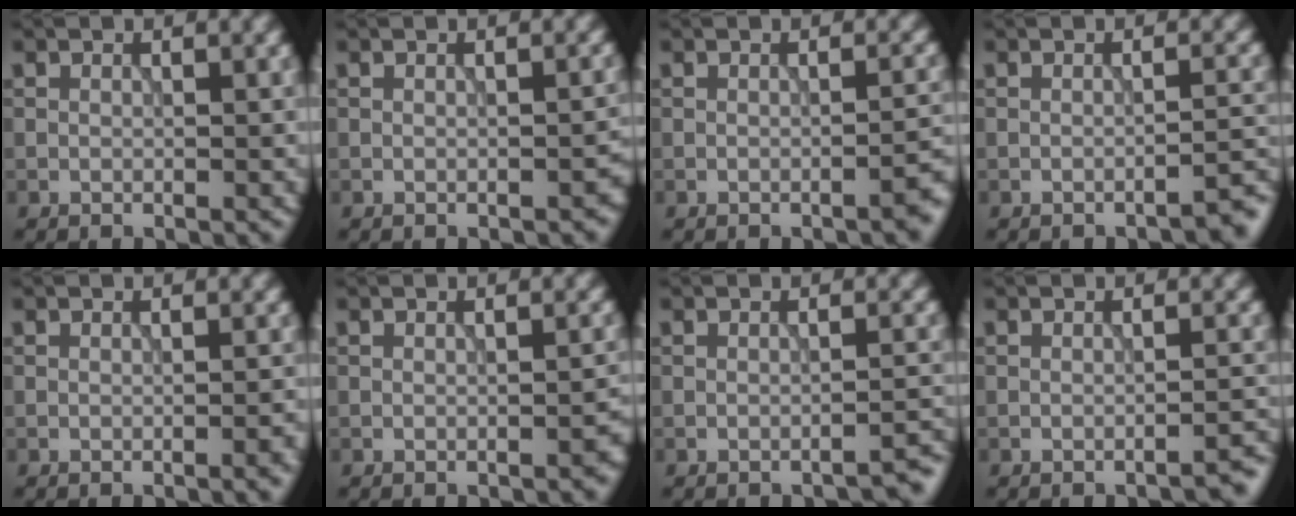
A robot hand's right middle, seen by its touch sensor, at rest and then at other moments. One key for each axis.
{"total": 0.9, "fx": -0.7, "fy": 0.3, "fz": 0.5, "tx": -0.008, "ty": 0.001, "tz": -0.008}
{"total": 1.7, "fx": -1.1, "fy": 0.3, "fz": 1.3, "tx": -0.010, "ty": 0.009, "tz": -0.018}
{"total": 2.4, "fx": -2.0, "fy": 0.3, "fz": 1.2, "tx": -0.001, "ty": 0.013, "tz": -0.035}
{"total": 1.1, "fx": -0.5, "fy": 0.2, "fz": 1.0, "tx": -0.009, "ty": 0.002, "tz": -0.008}
{"total": 1.1, "fx": -0.8, "fy": 0.2, "fz": 0.8, "tx": -0.011, "ty": 0.004, "tz": -0.010}
{"total": 2.0, "fx": -1.8, "fy": 0.2, "fz": 0.7, "tx": 0.005, "ty": 0.011, "tz": -0.029}
{"total": 1.9, "fx": -1.7, "fy": 0.3, "fz": 0.9, "tx": 0.002, "ty": 0.010, "tz": -0.028}